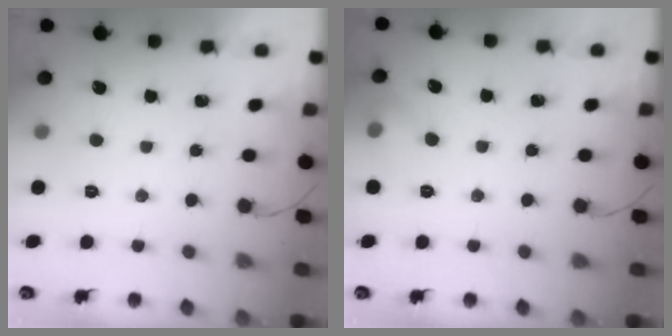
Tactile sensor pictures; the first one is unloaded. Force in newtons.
{"total": 9.0, "press": 6.0, "slide": 6.7}